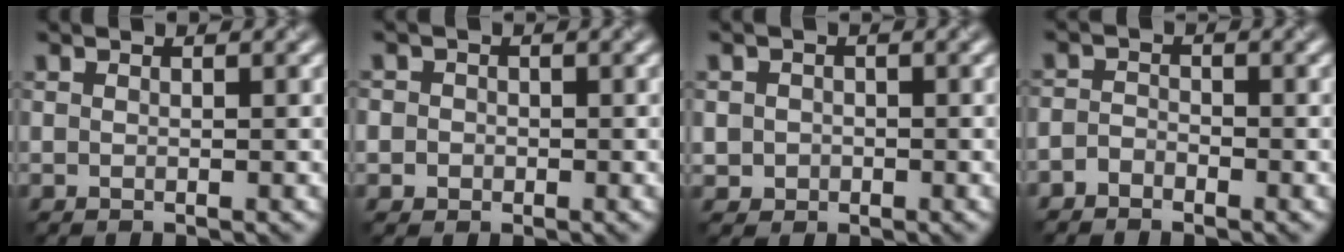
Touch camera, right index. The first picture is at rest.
{"total": 2.0, "force": [0.0, 1.9, 0.5], "torque": [0.010, 0.008, -0.016]}
{"total": 1.5, "force": [-0.2, 1.4, 0.3], "torque": [0.008, -0.003, -0.004]}
{"total": 1.4, "force": [-1.2, 0.7, 0.3], "torque": [-0.004, 0.003, -0.029]}